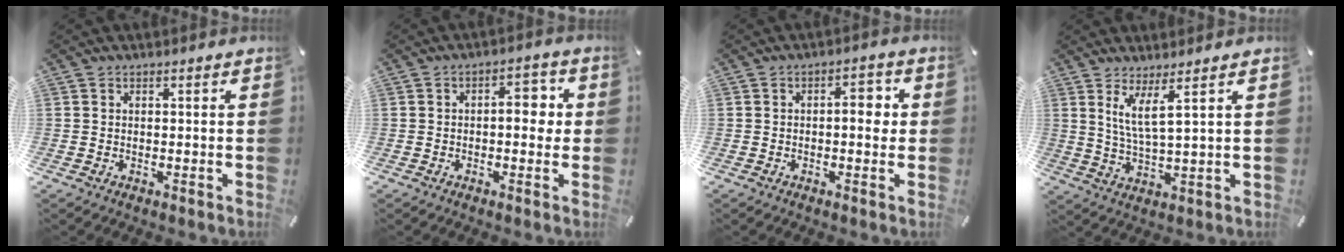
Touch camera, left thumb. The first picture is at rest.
{"total": 6.5, "force": [0.2, 3.6, 5.5], "torque": [-0.072, 0.006, -0.006]}
{"total": 5.7, "force": [0.2, 2.8, 5.0], "torque": [-0.070, 0.007, -0.005]}
{"total": 6.9, "force": [3.8, 0.7, 5.7], "torque": [-0.120, -0.008, 0.067]}